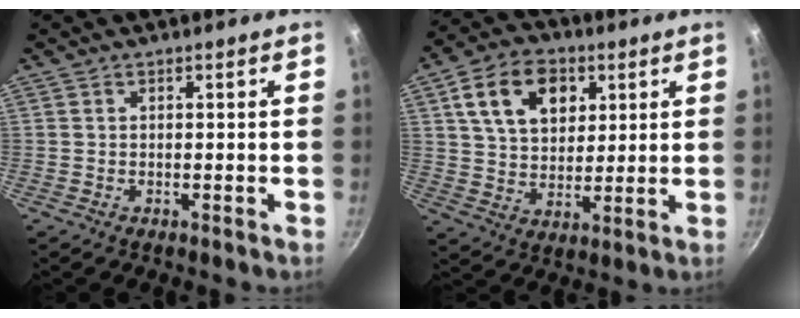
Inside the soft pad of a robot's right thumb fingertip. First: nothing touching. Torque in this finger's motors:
{"motor_torque": [0.16, 3.29, 1.08, 0.12, 0.09]}